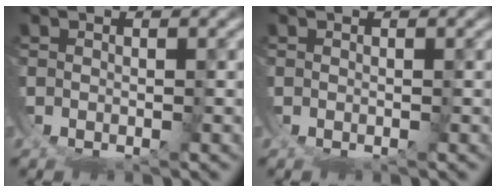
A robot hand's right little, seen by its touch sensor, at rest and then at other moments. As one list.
[{"total": 0.0}]